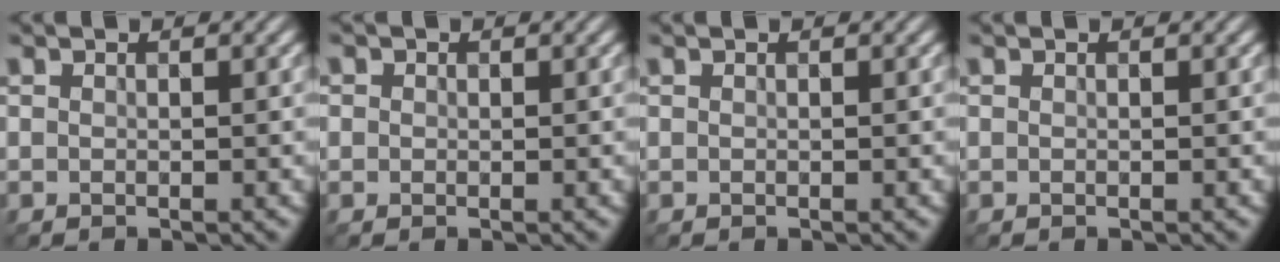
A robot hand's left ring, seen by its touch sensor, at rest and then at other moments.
{"total": 0.9, "force": [0.3, 0.8, 0.2], "torque": [0.002, -0.001, -0.003]}
{"total": 0.0}
{"total": 0.0}